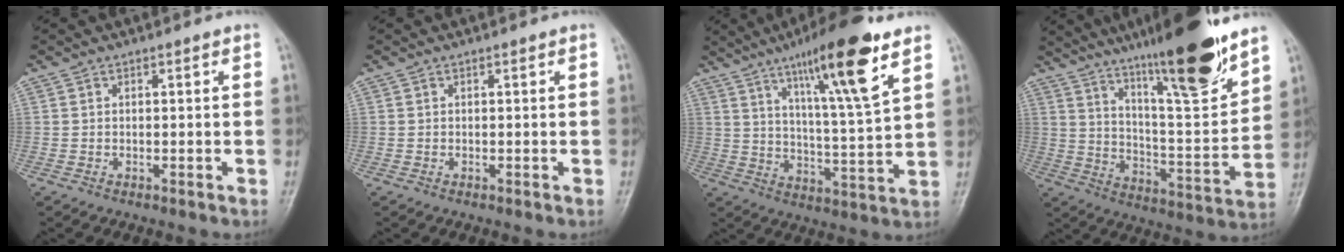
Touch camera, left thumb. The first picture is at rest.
{"total": 0.0}
{"total": 17.1, "force": [9.8, 2.2, 13.9], "torque": [-0.217, -0.047, 0.161]}
{"total": 20.9, "force": [14.9, 2.6, 14.5], "torque": [-0.196, -0.081, 0.246]}